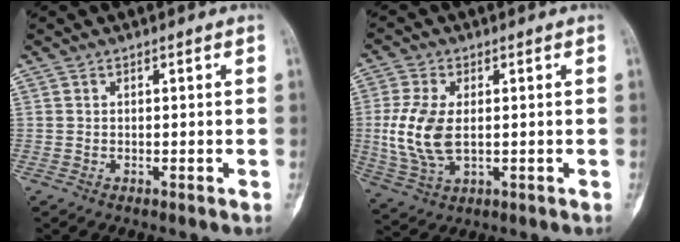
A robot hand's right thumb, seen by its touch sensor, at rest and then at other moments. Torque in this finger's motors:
{"motor_torque": [1.18, 1.02, 0.58, -0.77, 0.23]}